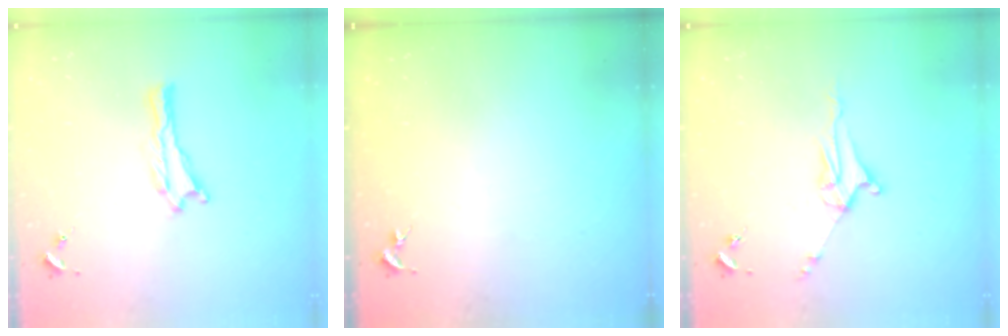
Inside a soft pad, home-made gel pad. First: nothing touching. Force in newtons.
{"total": 0.0}
{"total": 5.1, "press": 5.1, "slide": 0.6}